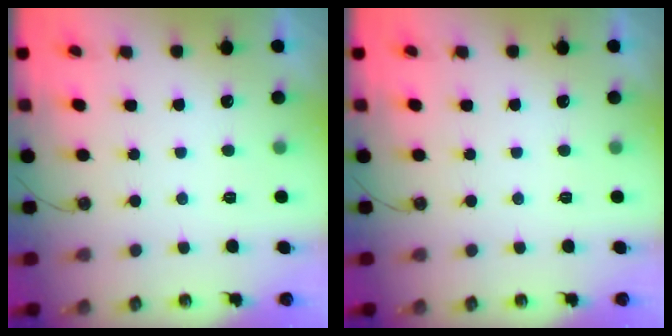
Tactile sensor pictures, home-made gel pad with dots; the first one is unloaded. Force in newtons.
{"total": 0.0}